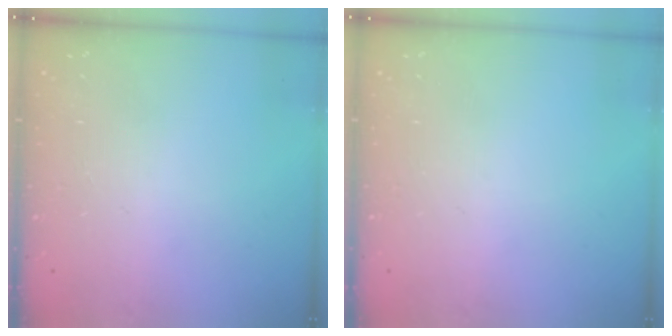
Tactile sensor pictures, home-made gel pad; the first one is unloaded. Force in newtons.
{"total": 0.0}